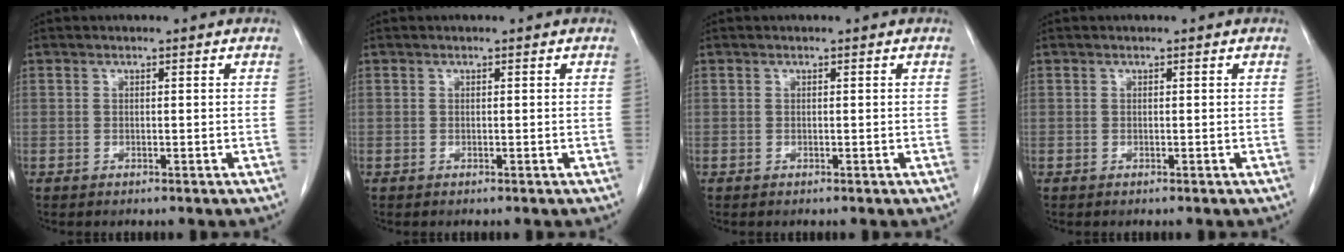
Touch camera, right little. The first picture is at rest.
{"total": 0.0}
{"total": 0.0}
{"total": 0.0}